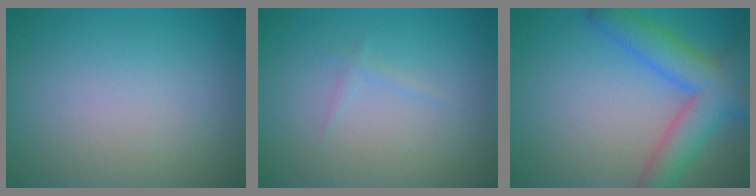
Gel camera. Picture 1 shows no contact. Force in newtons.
{"total": 0.7, "press": 0.7, "slide": 0.1}
{"total": 6.7, "press": 6.7, "slide": 0.2}